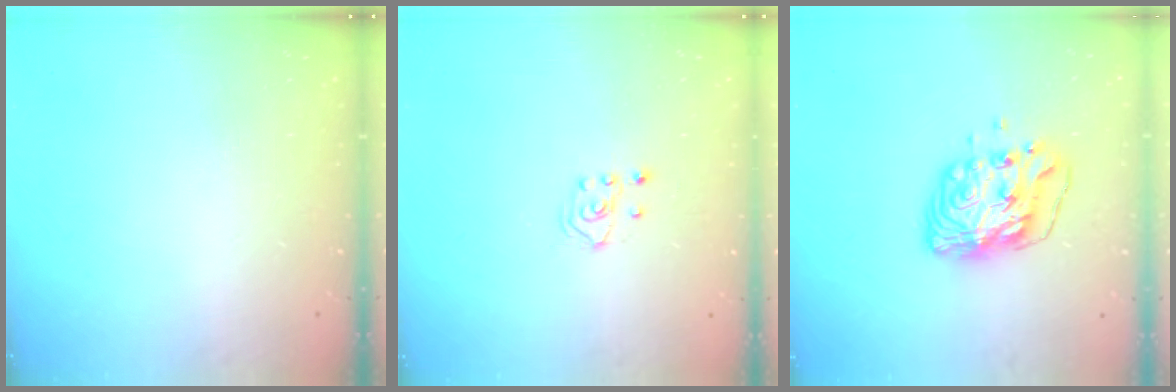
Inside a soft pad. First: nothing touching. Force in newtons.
{"total": 2.6, "press": 2.4, "slide": 0.8}
{"total": 10.5, "press": 10.4, "slide": 1.7}